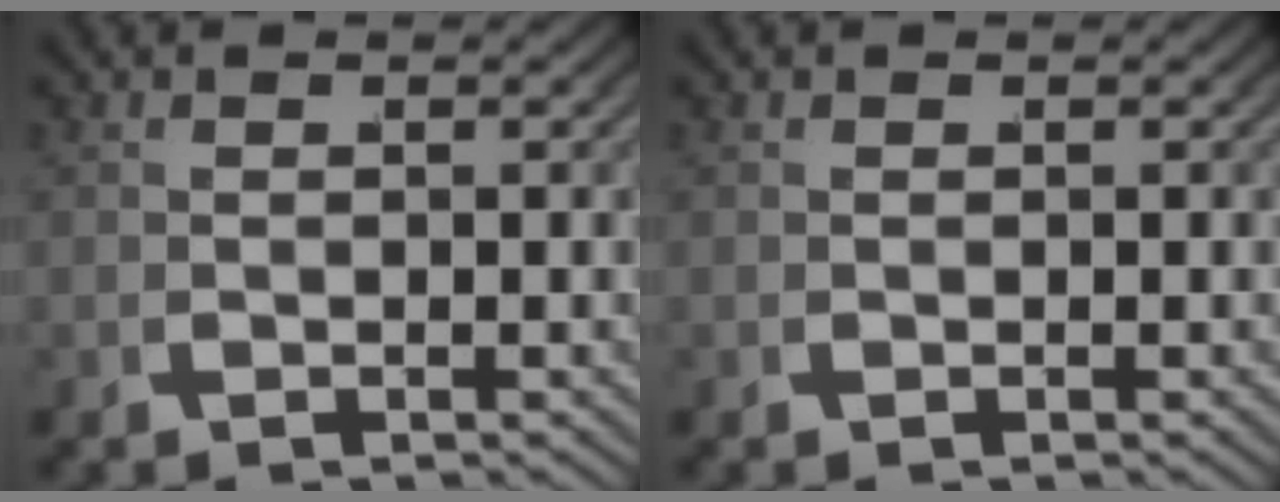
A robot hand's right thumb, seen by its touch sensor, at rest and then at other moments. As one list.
[{"total": 0.0}]